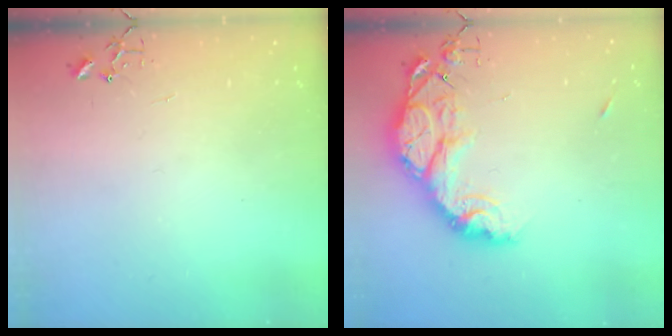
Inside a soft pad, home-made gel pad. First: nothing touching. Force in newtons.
{"total": 15.3, "press": 15.2, "slide": 1.3}